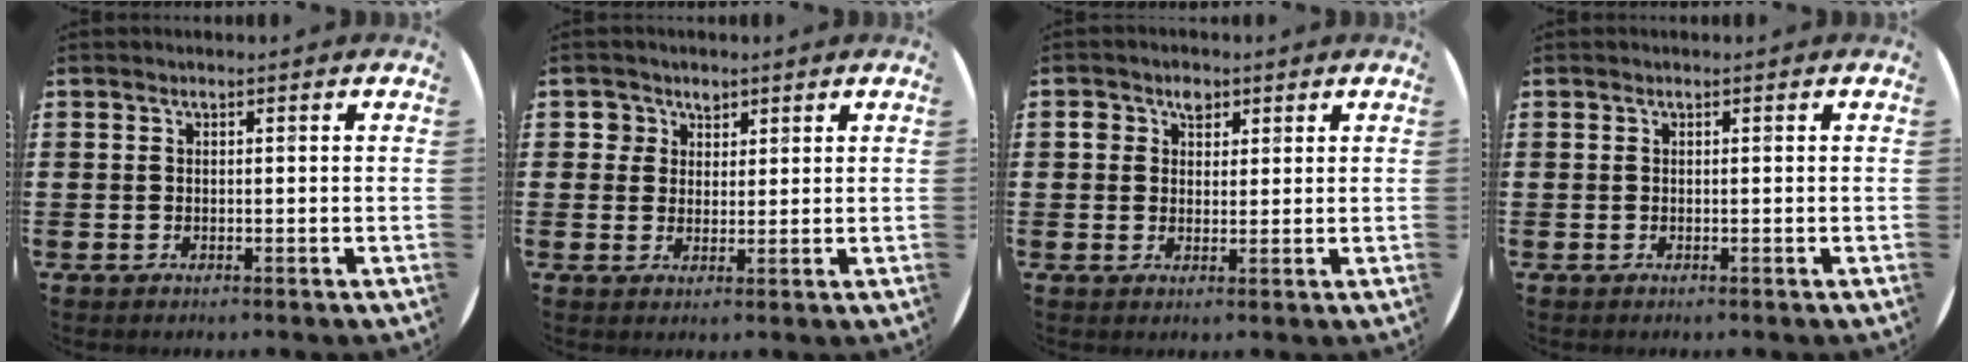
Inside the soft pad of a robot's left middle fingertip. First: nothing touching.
{"total": 2.9, "force": [1.8, 2.3, 0.0], "torque": [0.008, 0.003, 0.030]}
{"total": 2.6, "force": [1.5, 2.0, 0.8], "torque": [0.005, -0.001, 0.023]}
{"total": 0.0}